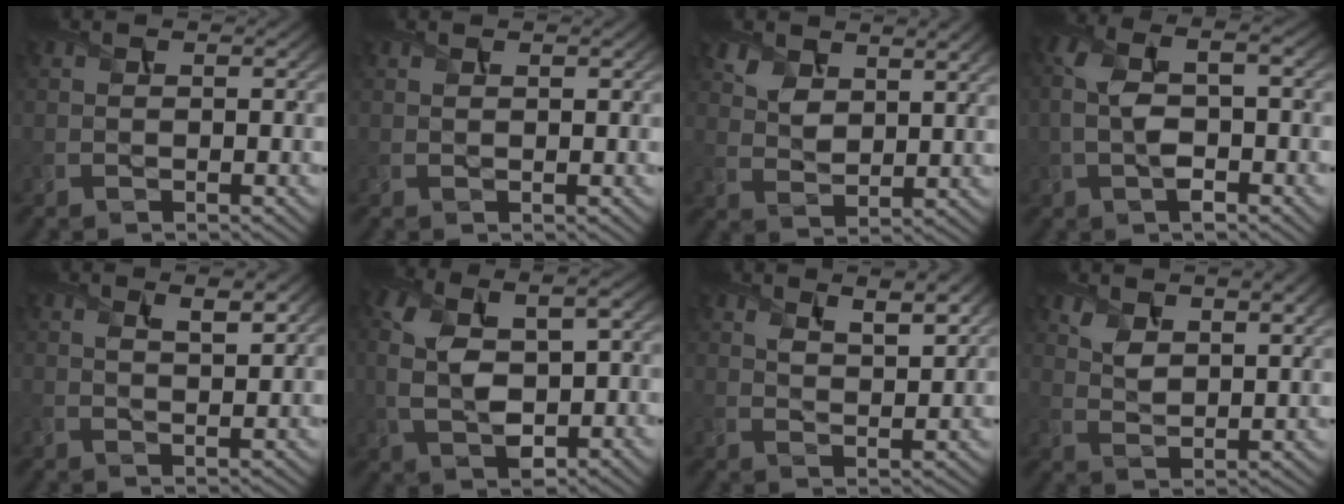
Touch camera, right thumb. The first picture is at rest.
{"total": 0.6, "force": [0.4, 0.2, 0.3], "torque": [-0.007, 0.000, 0.009]}
{"total": 5.9, "force": [3.9, 3.0, 3.3], "torque": [-0.079, -0.003, 0.076]}
{"total": 7.0, "force": [-0.8, 3.1, 6.2], "torque": [-0.138, 0.004, -0.016]}
{"total": 3.0, "force": [1.8, 0.8, 2.2], "torque": [-0.035, -0.006, 0.038]}
{"total": 8.8, "force": [0.3, 4.6, 7.4], "torque": [-0.168, -0.002, 0.006]}
{"total": 5.8, "force": [3.9, 1.9, 3.9], "torque": [-0.065, -0.004, 0.068]}
{"total": 7.3, "force": [4.4, 3.2, 4.8], "torque": [-0.104, -0.004, 0.087]}